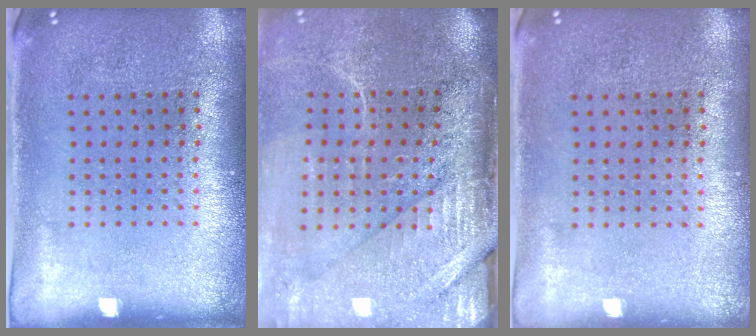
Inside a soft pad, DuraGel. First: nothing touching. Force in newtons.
{"total": 4.2, "press": 3.6, "slide": 2.2}
{"total": 0.0}